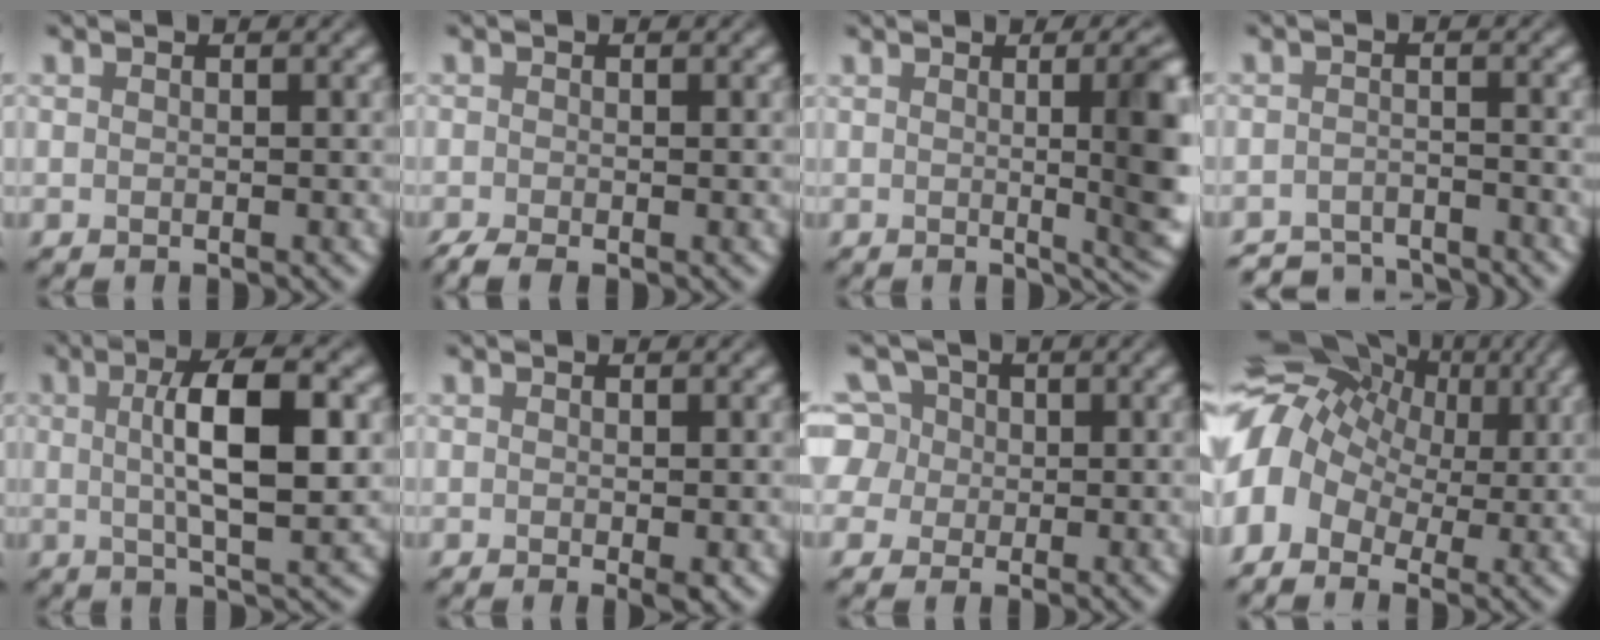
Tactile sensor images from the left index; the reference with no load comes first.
{"total": 1.9, "force": [-1.0, 0.7, 1.5], "torque": [-0.035, -0.008, -0.023]}
{"total": 10.6, "force": [0.8, 3.7, 9.9], "torque": [-0.085, 0.012, 0.001]}
{"total": 4.2, "force": [-4.1, 0.5, 0.3], "torque": [-0.001, -0.004, -0.075]}
{"total": 7.9, "force": [0.8, 2.3, 7.5], "torque": [-0.123, 0.005, 0.008]}
{"total": 1.3, "force": [-0.2, 0.2, 1.2], "torque": [-0.020, -0.005, -0.003]}
{"total": 6.8, "force": [2.1, 5.8, 2.8], "torque": [-0.062, 0.036, 0.013]}
{"total": 10.7, "force": [1.4, 7.8, 7.2], "torque": [-0.142, 0.017, 0.011]}